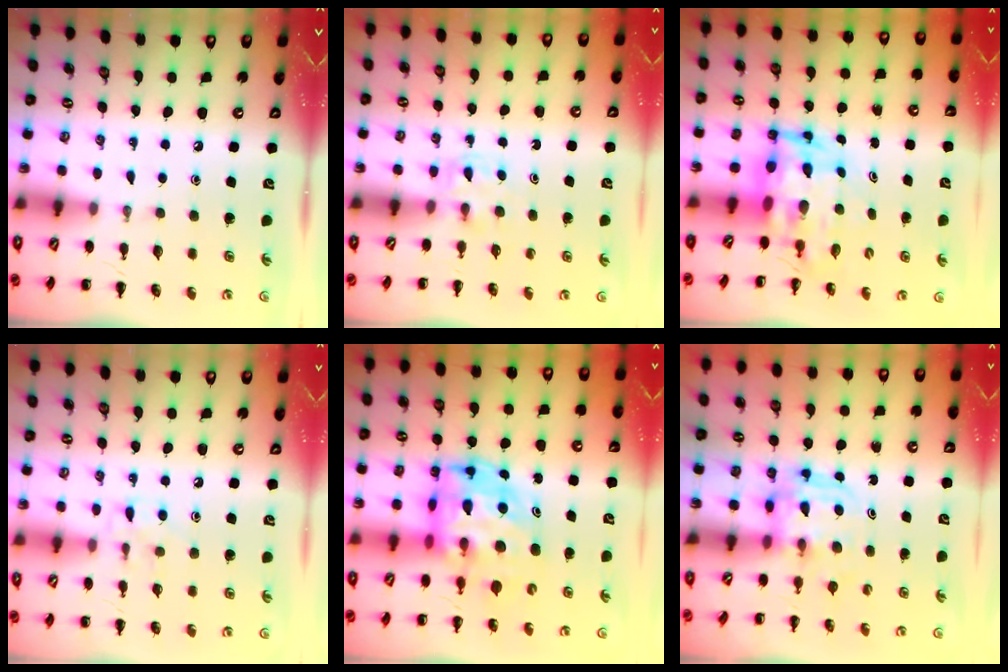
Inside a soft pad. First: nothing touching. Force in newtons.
{"total": 3.0, "press": 2.8, "slide": 1.0}
{"total": 5.5, "press": 5.2, "slide": 1.7}
{"total": 6.5, "press": 6.3, "slide": 1.5}
{"total": 11.0, "press": 10.6, "slide": 3.0}
{"total": 3.7, "press": 3.7, "slide": 0.2}